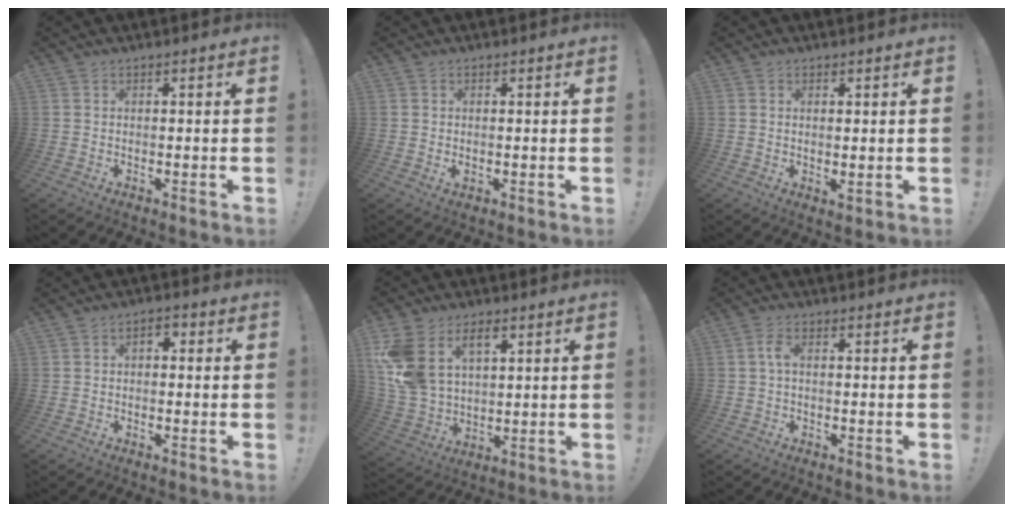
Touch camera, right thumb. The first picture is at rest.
{"total": 0.7, "force": [0.3, 0.6, 0.3], "torque": [0.007, -0.003, 0.002]}
{"total": 1.9, "force": [1.0, 0.5, 1.5], "torque": [-0.016, -0.008, 0.017]}
{"total": 2.3, "force": [-0.8, 1.5, 1.5], "torque": [-0.022, 0.006, -0.017]}
{"total": 13.0, "force": [6.0, 8.7, 7.7], "torque": [-0.166, -0.025, 0.113]}
{"total": 3.0, "force": [0.0, 1.1, 2.8], "torque": [-0.060, 0.004, -0.003]}